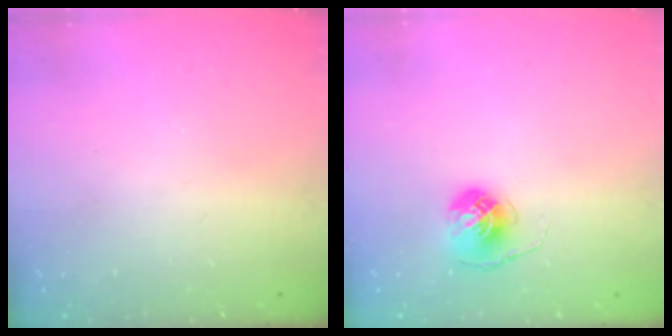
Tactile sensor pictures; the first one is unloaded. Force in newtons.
{"total": 6.0, "press": 6.0, "slide": 0.3}